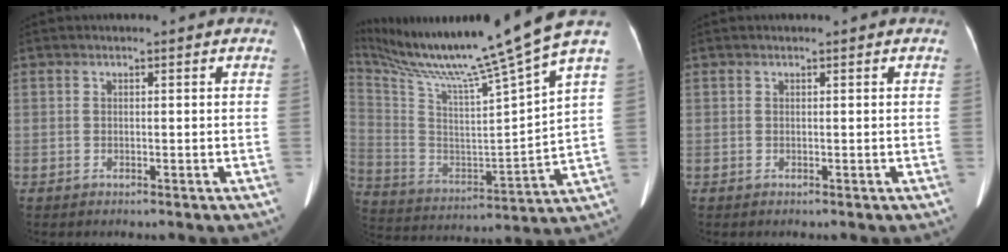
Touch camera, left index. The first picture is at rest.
{"total": 21.6, "force": [17.6, -2.3, 12.4], "torque": [-0.227, -0.050, 0.293]}
{"total": 0.0}